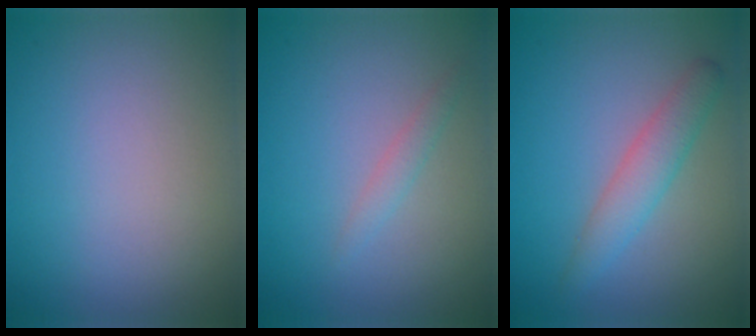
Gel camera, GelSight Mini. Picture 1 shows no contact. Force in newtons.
{"total": 1.1, "press": 1.1, "slide": 0.2}
{"total": 2.7, "press": 2.7, "slide": 0.0}